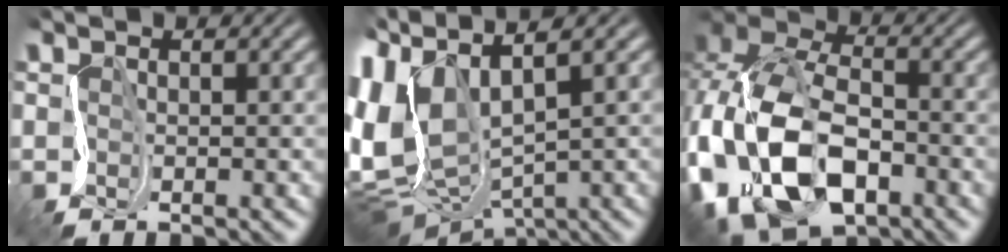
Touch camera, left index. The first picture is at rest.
{"total": 10.6, "force": [2.4, 6.6, 8.0], "torque": [-0.215, 0.004, 0.056]}
{"total": 12.1, "force": [-4.8, 8.0, 7.7], "torque": [-0.186, -0.014, -0.094]}